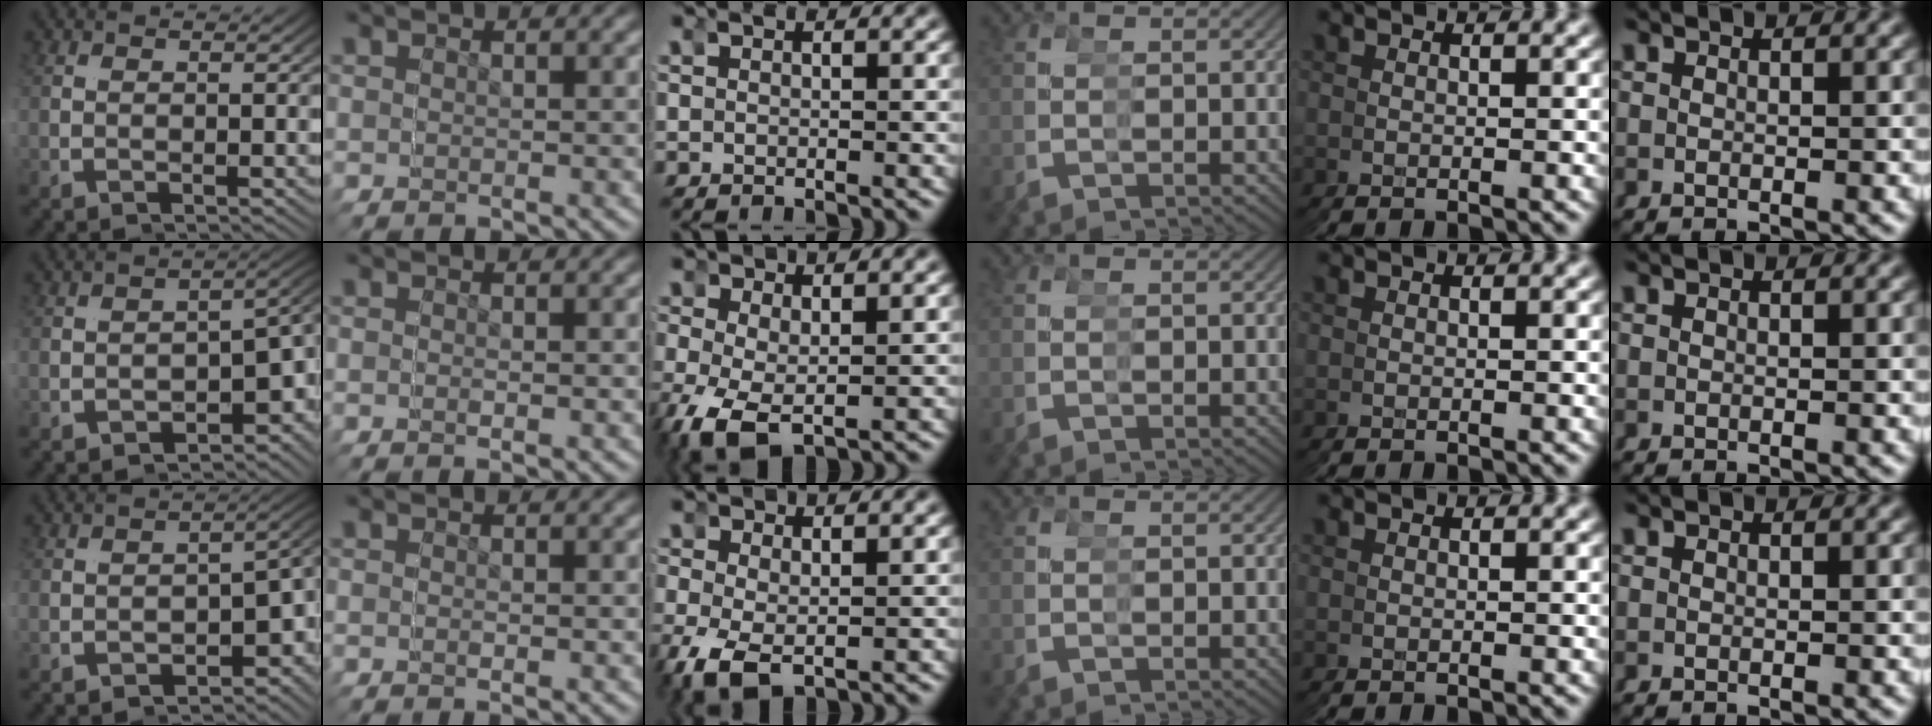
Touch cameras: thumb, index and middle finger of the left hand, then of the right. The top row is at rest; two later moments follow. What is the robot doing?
{"motion": "grasp_and_lifting", "object": "tape"}